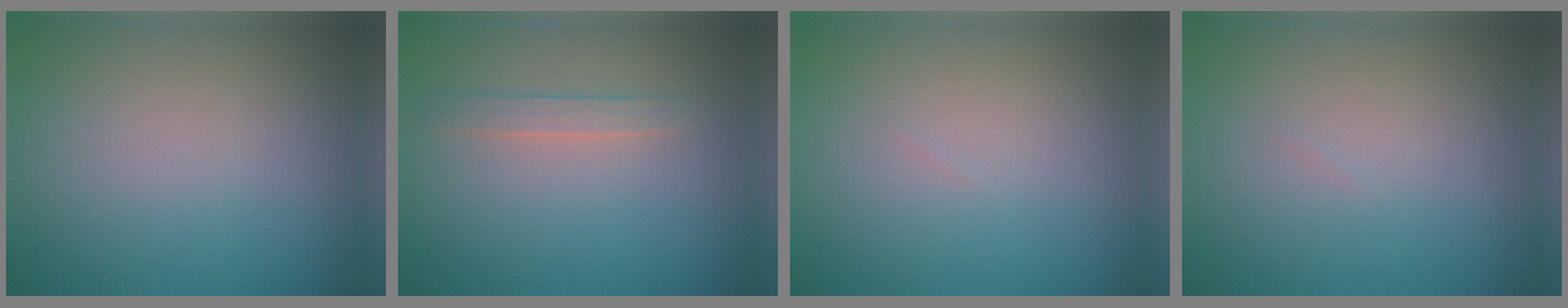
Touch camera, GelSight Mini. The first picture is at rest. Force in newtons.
{"total": 1.4, "press": 1.4, "slide": 0.1}
{"total": 0.0}
{"total": 0.0}